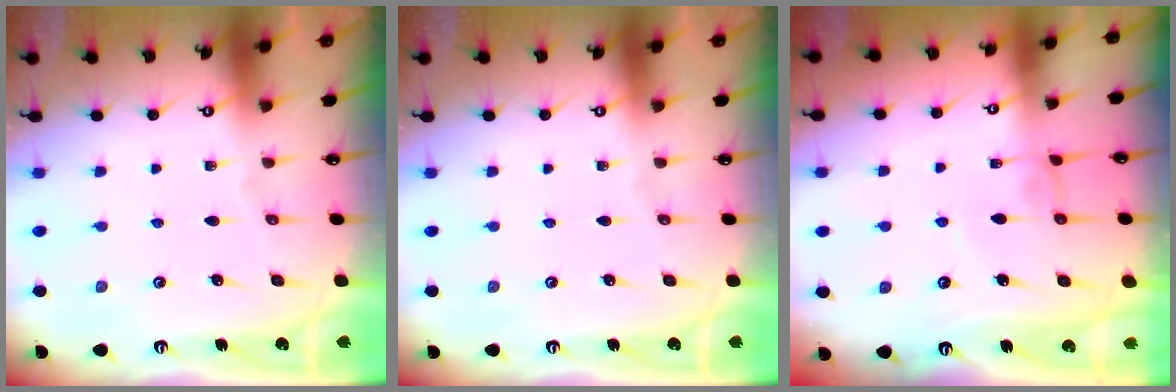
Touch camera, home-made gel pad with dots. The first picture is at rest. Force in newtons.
{"total": 0.0}
{"total": 0.0}